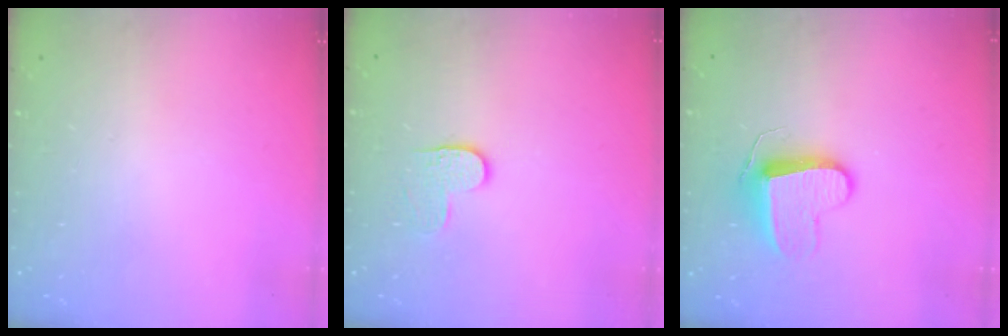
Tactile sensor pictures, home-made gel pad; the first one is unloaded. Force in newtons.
{"total": 4.7, "press": 4.7, "slide": 0.4}
{"total": 9.7, "press": 9.7, "slide": 0.3}